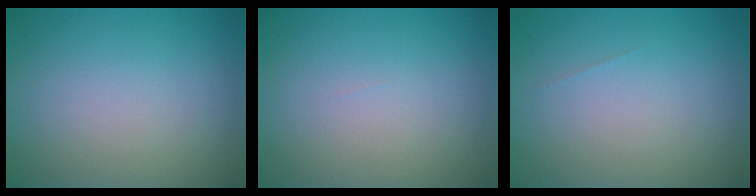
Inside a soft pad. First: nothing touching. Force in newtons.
{"total": 0.0}
{"total": 0.0}